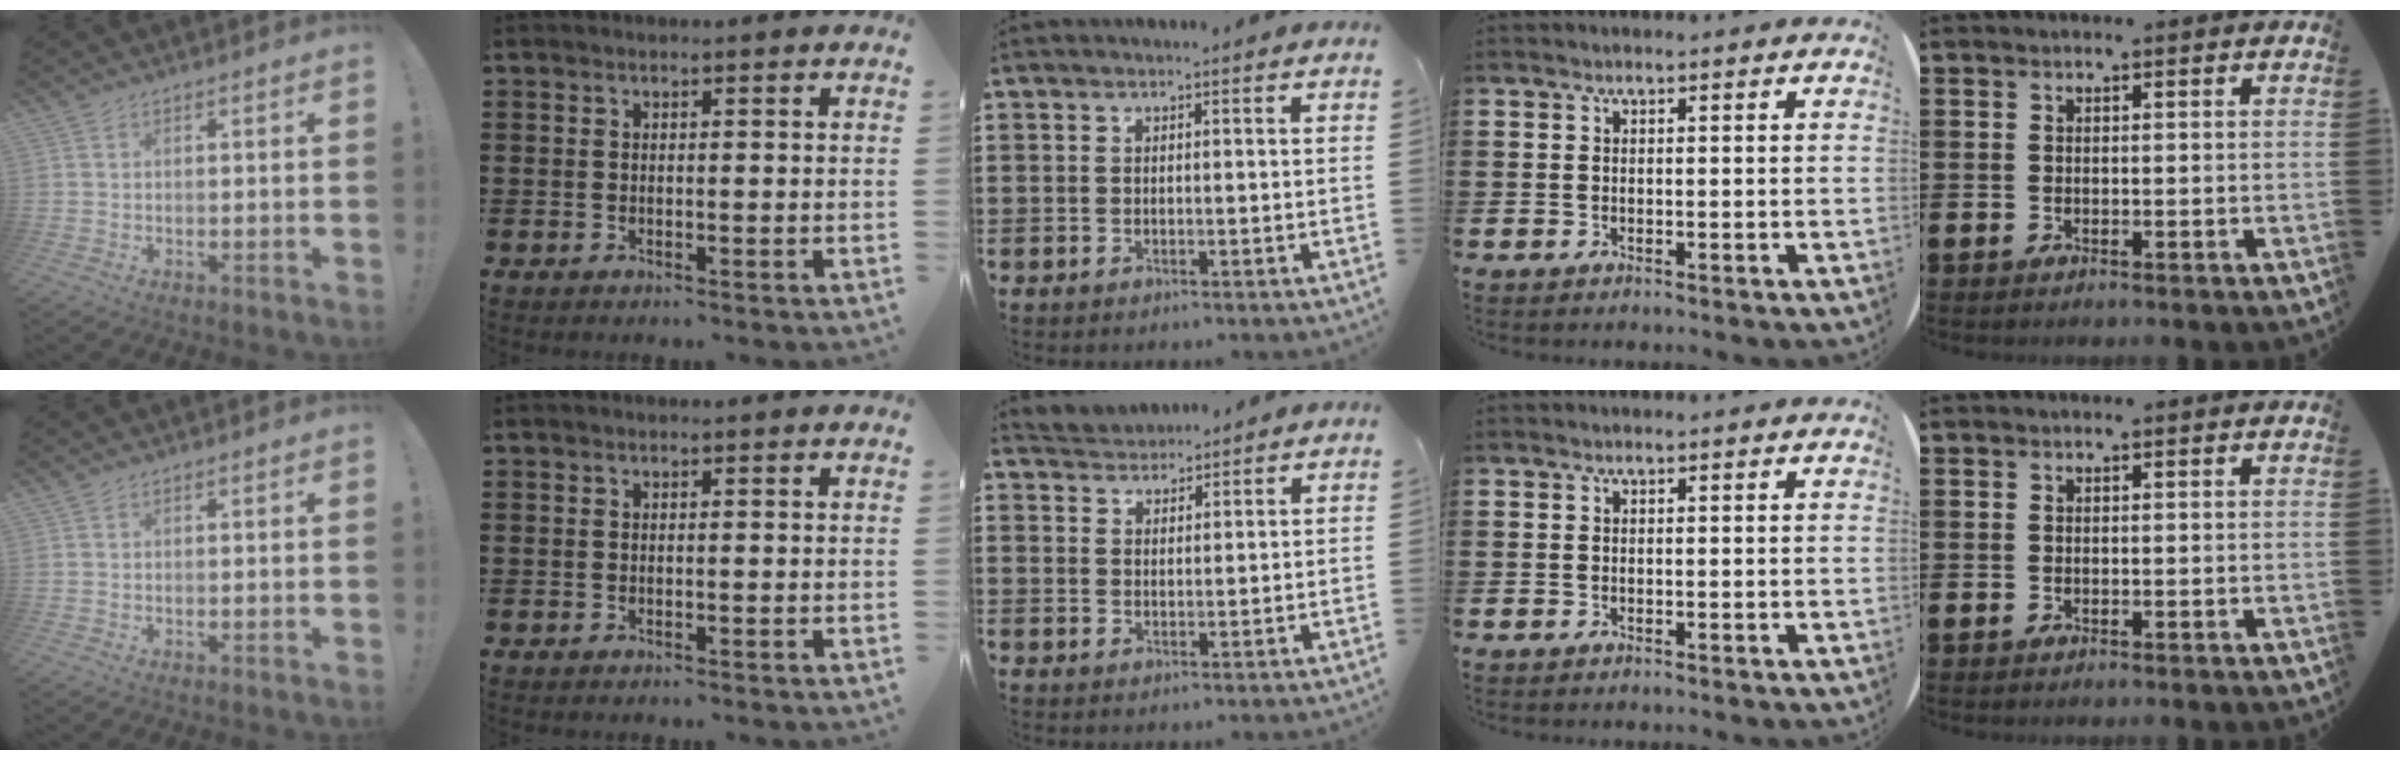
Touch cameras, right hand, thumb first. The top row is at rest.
{"middle": {"total": 2.3, "force": [2.2, 0.4, -0.6], "torque": [0.003, -0.005, 0.043]}}